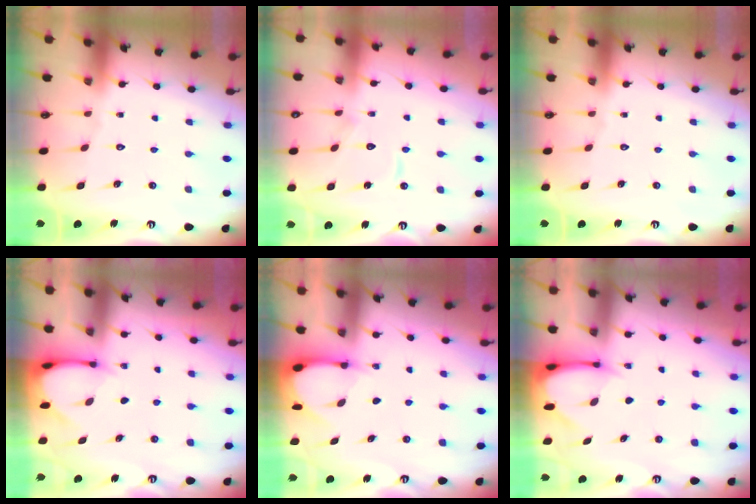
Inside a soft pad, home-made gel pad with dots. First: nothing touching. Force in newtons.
{"total": 8.5, "press": 8.5, "slide": 0.7}
{"total": 0.0}
{"total": 3.0, "press": 3.0, "slide": 0.2}
{"total": 3.1, "press": 3.1, "slide": 0.3}
{"total": 3.2, "press": 3.2, "slide": 0.3}